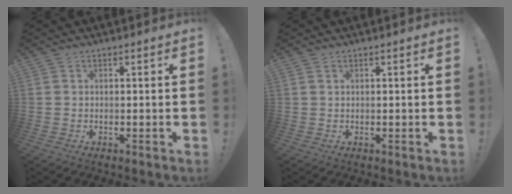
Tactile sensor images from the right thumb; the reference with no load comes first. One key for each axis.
{"total": 0.7, "fx": 0.4, "fy": 0.3, "fz": 0.4, "tx": -0.012, "ty": 0.003, "tz": 0.009}